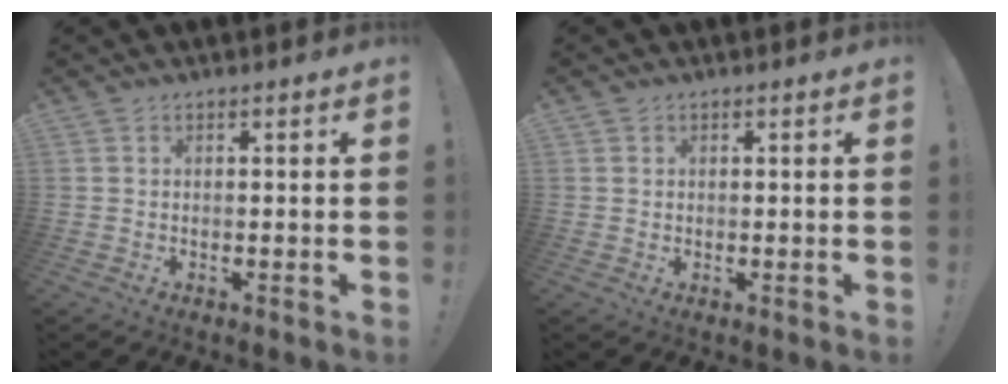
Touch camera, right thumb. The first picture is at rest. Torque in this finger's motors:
{"motor_torque": [-0.13, -0.19, -0.05, -0.10, -0.05]}